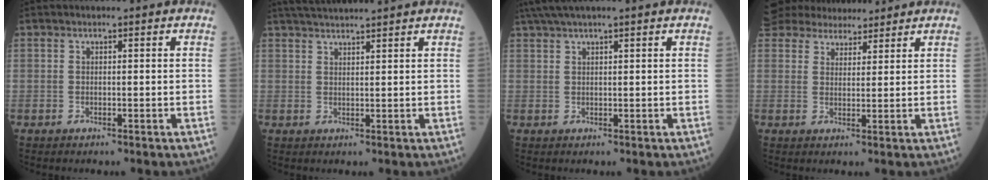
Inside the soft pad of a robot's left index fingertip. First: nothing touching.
{"total": 6.9, "force": [6.4, -0.8, 2.6], "torque": [-0.047, 0.030, 0.100]}
{"total": 5.5, "force": [4.5, -0.7, 3.1], "torque": [-0.054, 0.037, 0.084]}
{"total": 8.9, "force": [8.2, 2.6, 2.4], "torque": [-0.043, 0.024, 0.134]}